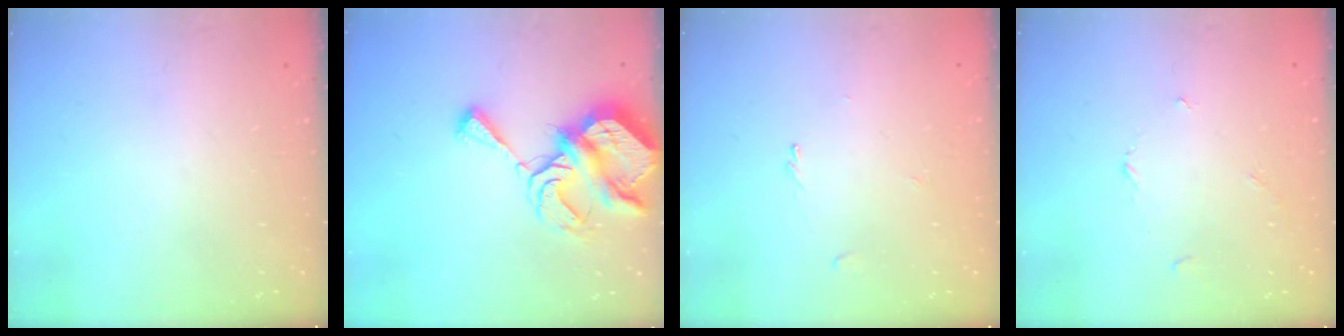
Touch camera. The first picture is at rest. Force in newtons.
{"total": 10.7, "press": 10.6, "slide": 1.0}
{"total": 0.7, "press": 0.6, "slide": 0.4}
{"total": 2.8, "press": 2.8, "slide": 0.3}